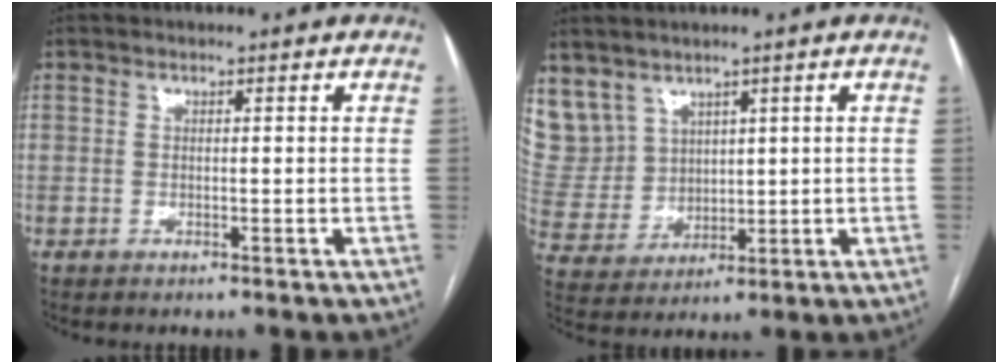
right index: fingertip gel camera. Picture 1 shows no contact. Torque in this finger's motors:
{"motor_torque": [-0.06, 0.31, 0.08, 0.03]}